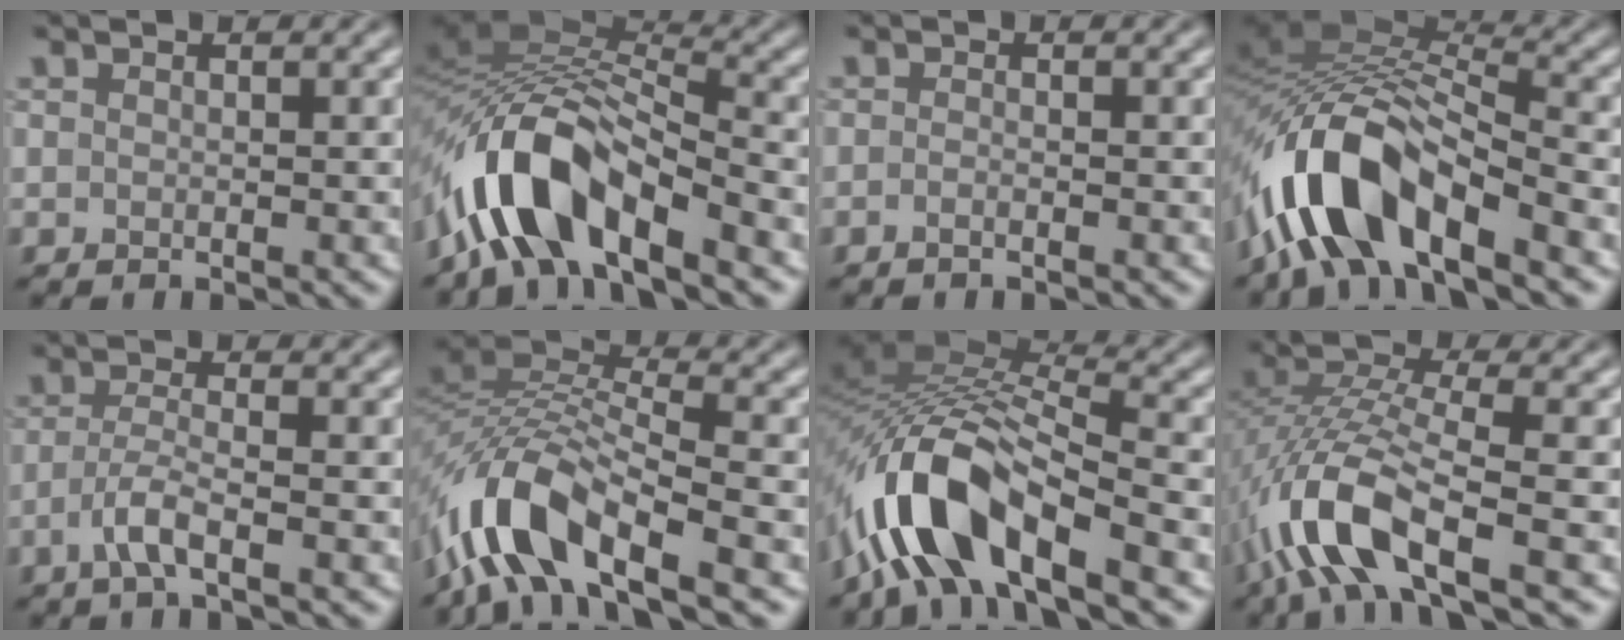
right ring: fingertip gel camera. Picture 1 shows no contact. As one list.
[{"total": 10.5, "force": [-5.2, 4.2, 8.0], "torque": [-0.147, 0.022, -0.107]}, {"total": 0.5, "force": [-0.3, 0.0, 0.4], "torque": [-0.013, 0.001, -0.009]}, {"total": 11.5, "force": [-5.3, 4.8, 9.0], "torque": [-0.173, 0.021, -0.110]}, {"total": 2.4, "force": [-1.2, 0.2, 2.1], "torque": [-0.049, 0.009, -0.033]}, {"total": 10.8, "force": [-6.1, 4.2, 7.9], "torque": [-0.158, 0.008, -0.131]}, {"total": 11.6, "force": [-5.7, 4.5, 9.1], "torque": [-0.171, 0.020, -0.119]}, {"total": 8.5, "force": [-4.2, 2.9, 6.8], "torque": [-0.156, 0.010, -0.090]}]